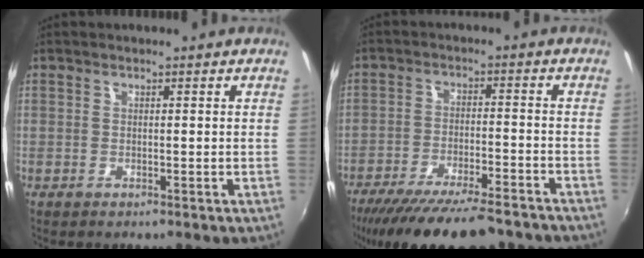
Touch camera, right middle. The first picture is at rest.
{"total": 19.8, "force": [-16.7, 4.1, 9.8], "torque": [-0.187, -0.040, -0.248]}